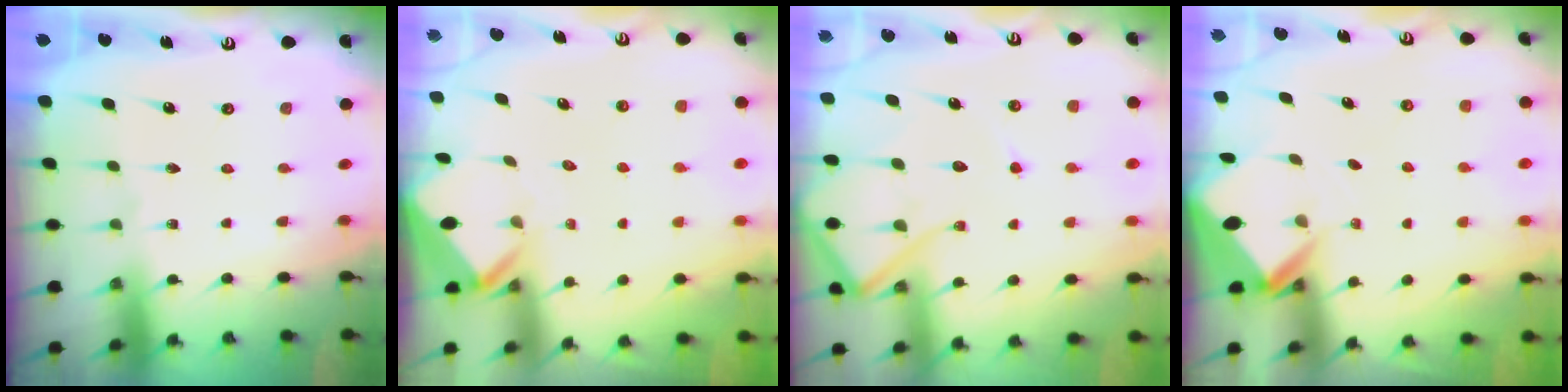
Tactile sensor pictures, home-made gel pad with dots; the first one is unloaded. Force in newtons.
{"total": 2.9, "press": 2.9, "slide": 0.3}
{"total": 12.5, "press": 12.5, "slide": 1.1}
{"total": 2.7, "press": 2.7, "slide": 0.1}